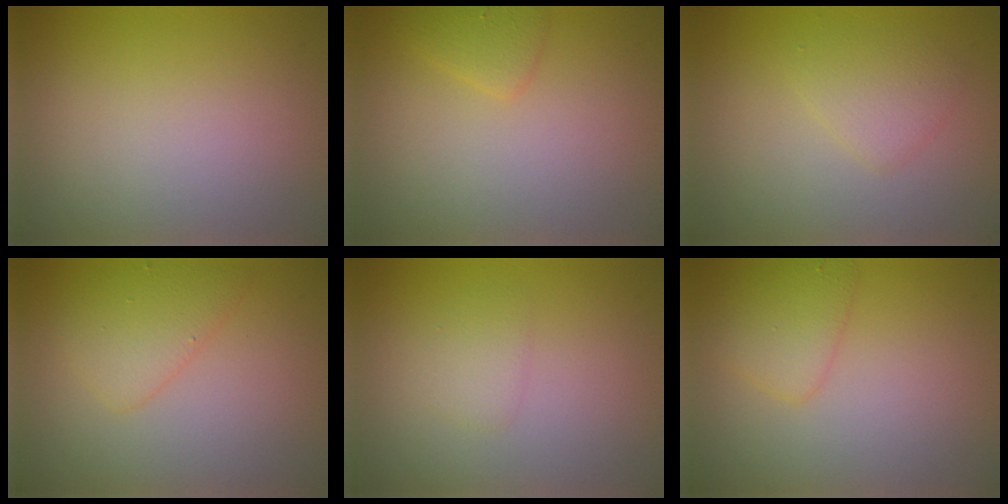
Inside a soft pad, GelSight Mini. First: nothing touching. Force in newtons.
{"total": 1.6, "press": 1.6, "slide": 0.1}
{"total": 2.0, "press": 2.0, "slide": 0.1}
{"total": 2.7, "press": 2.7, "slide": 0.3}
{"total": 1.3, "press": 1.3, "slide": 0.0}
{"total": 2.4, "press": 2.4, "slide": 0.1}